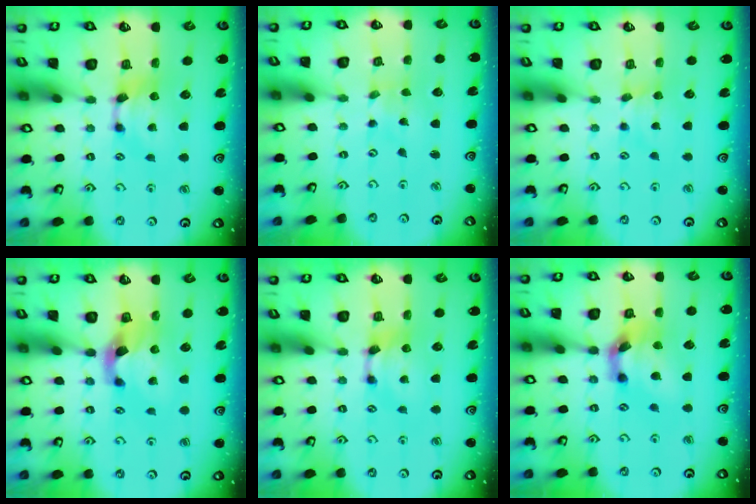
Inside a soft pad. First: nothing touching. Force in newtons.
{"total": 4.1, "press": 4.1, "slide": 0.3}
{"total": 1.8, "press": 1.8, "slide": 0.4}
{"total": 2.2, "press": 1.9, "slide": 1.2}
{"total": 0.0}
{"total": 5.8, "press": 5.4, "slide": 2.1}